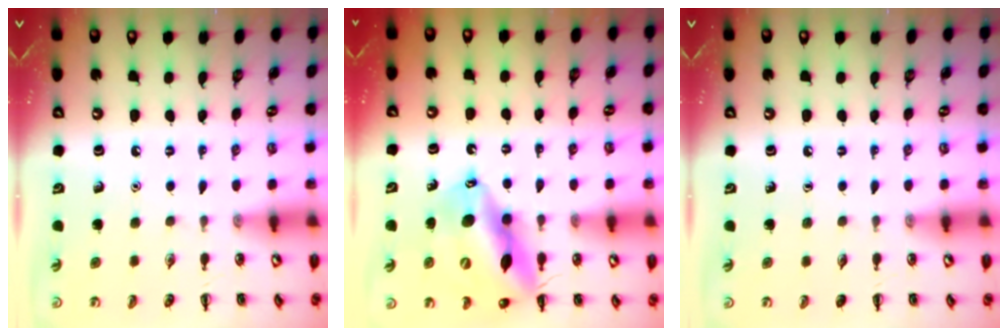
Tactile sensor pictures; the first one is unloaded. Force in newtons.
{"total": 16.0, "press": 15.3, "slide": 4.7}
{"total": 0.0}